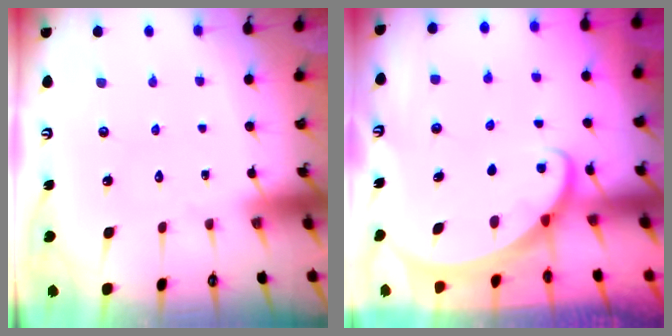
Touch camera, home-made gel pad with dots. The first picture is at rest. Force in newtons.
{"total": 1.8, "press": 1.7, "slide": 0.2}